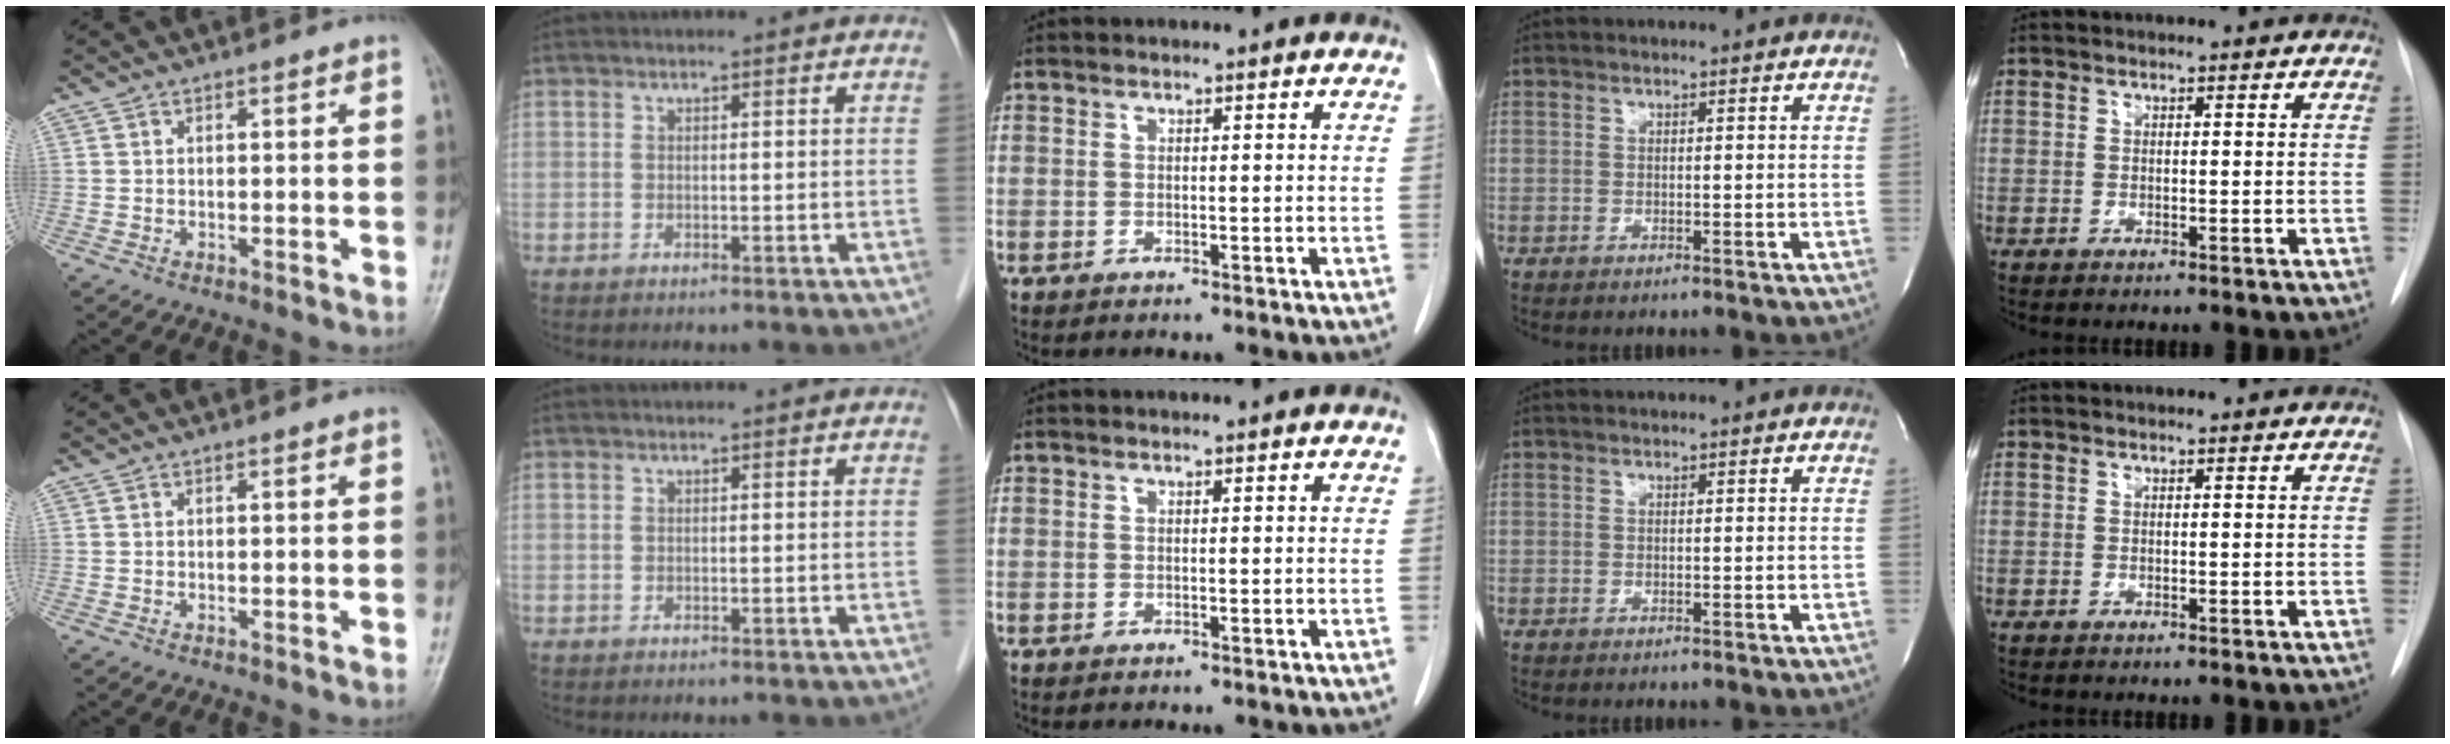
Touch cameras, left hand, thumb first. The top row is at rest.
{}